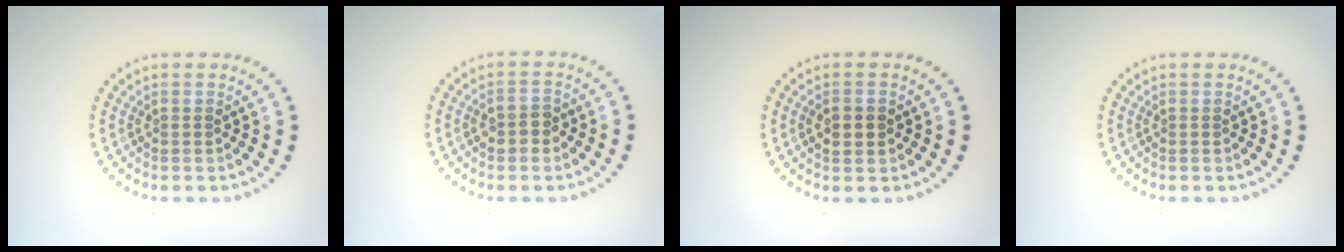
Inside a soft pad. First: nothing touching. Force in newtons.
{"total": 1.6, "press": 1.6, "slide": 0.2}
{"total": 2.5, "press": 2.5, "slide": 0.3}
{"total": 0.0}